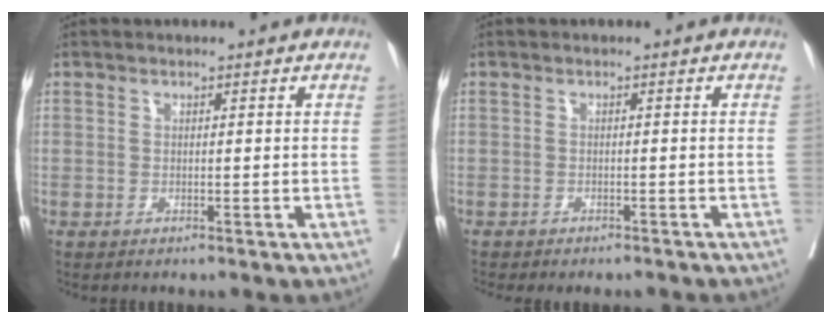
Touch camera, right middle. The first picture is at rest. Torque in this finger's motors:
{"motor_torque": [1.07, -1.07, 0.19, 0.06]}